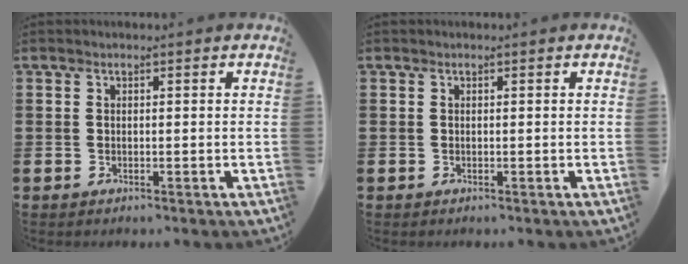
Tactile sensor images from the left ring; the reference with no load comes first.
{"total": 0.0}